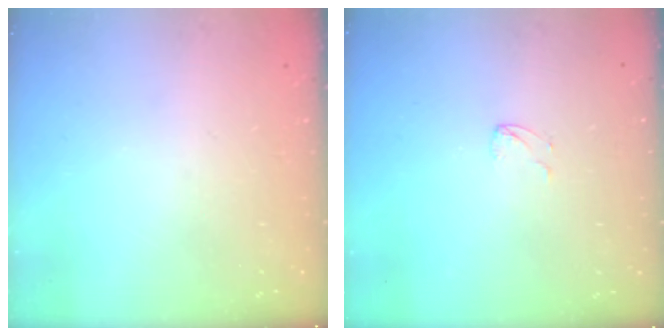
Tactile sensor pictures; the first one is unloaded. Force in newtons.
{"total": 2.9, "press": 2.9, "slide": 0.2}